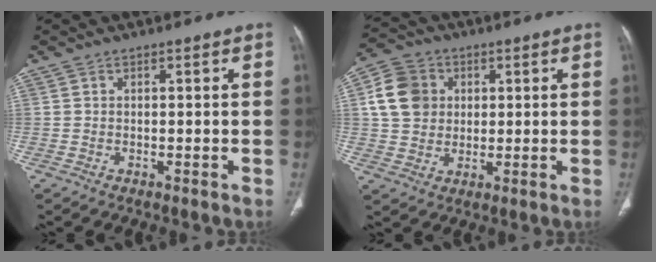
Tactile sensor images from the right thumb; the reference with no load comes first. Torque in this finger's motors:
{"motor_torque": [1.14, 0.99, 0.83, -0.69, -0.03]}